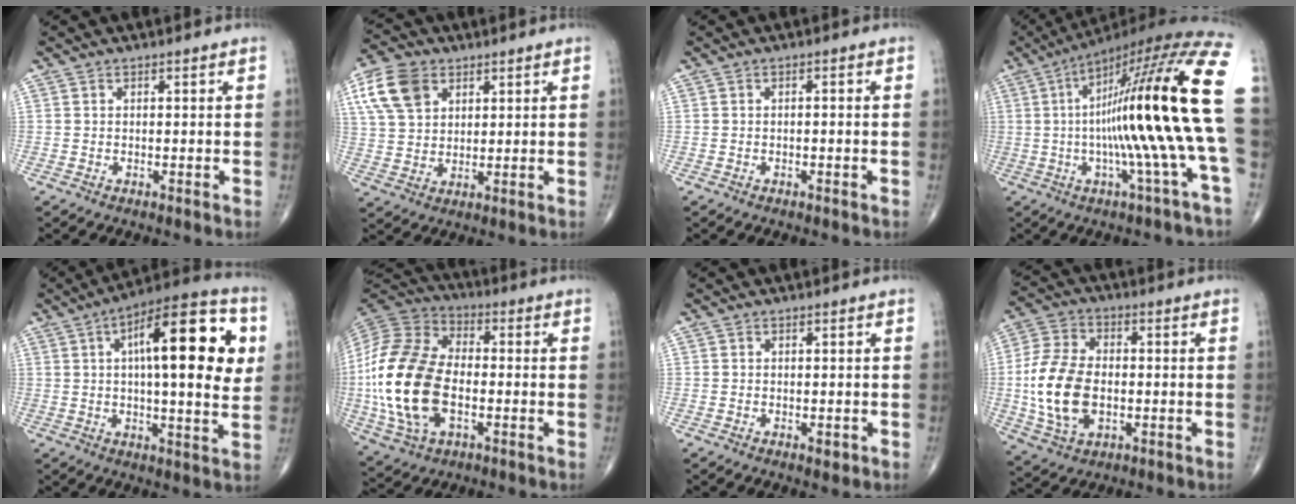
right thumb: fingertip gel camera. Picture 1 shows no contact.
{"total": 10.3, "force": [4.5, 7.1, 6.0], "torque": [-0.106, -0.003, 0.085]}
{"total": 0.6, "force": [-0.3, -0.2, 0.5], "torque": [-0.017, 0.012, 0.000]}
{"total": 25.3, "force": [-1.1, 1.3, 25.2], "torque": [-0.376, 0.029, -0.027]}
{"total": 22.9, "force": [5.3, 7.4, 21.0], "torque": [-0.284, 0.009, 0.064]}
{"total": 22.6, "force": [-3.0, 13.3, 18.0], "torque": [-0.377, 0.006, -0.055]}
{"total": 1.0, "force": [-0.3, 0.6, 0.8], "torque": [-0.007, -0.002, -0.004]}
{"total": 14.8, "force": [-1.5, 9.2, 11.5], "torque": [-0.230, 0.007, -0.023]}